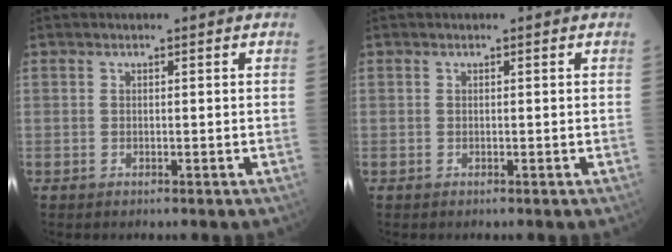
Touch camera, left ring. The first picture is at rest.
{"total": 0.0}